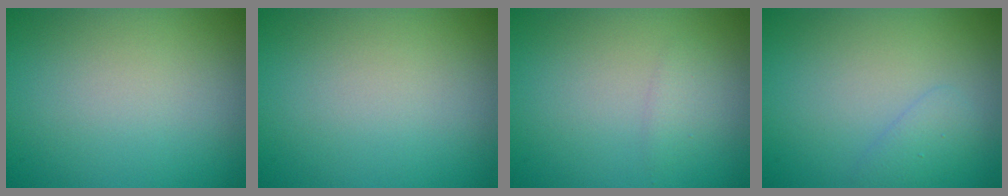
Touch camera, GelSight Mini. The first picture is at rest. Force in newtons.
{"total": 0.0}
{"total": 1.1, "press": 1.1, "slide": 0.1}
{"total": 1.4, "press": 1.4, "slide": 0.2}